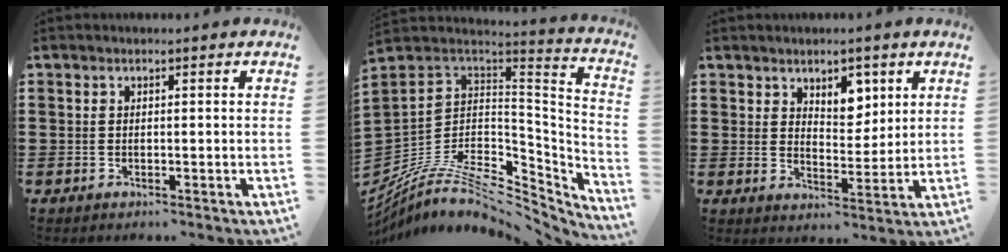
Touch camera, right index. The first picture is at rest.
{"total": 9.1, "force": [-5.8, 4.2, 5.6], "torque": [-0.132, -0.009, -0.113]}
{"total": 4.8, "force": [3.2, 3.0, 2.0], "torque": [-0.037, -0.001, 0.055]}